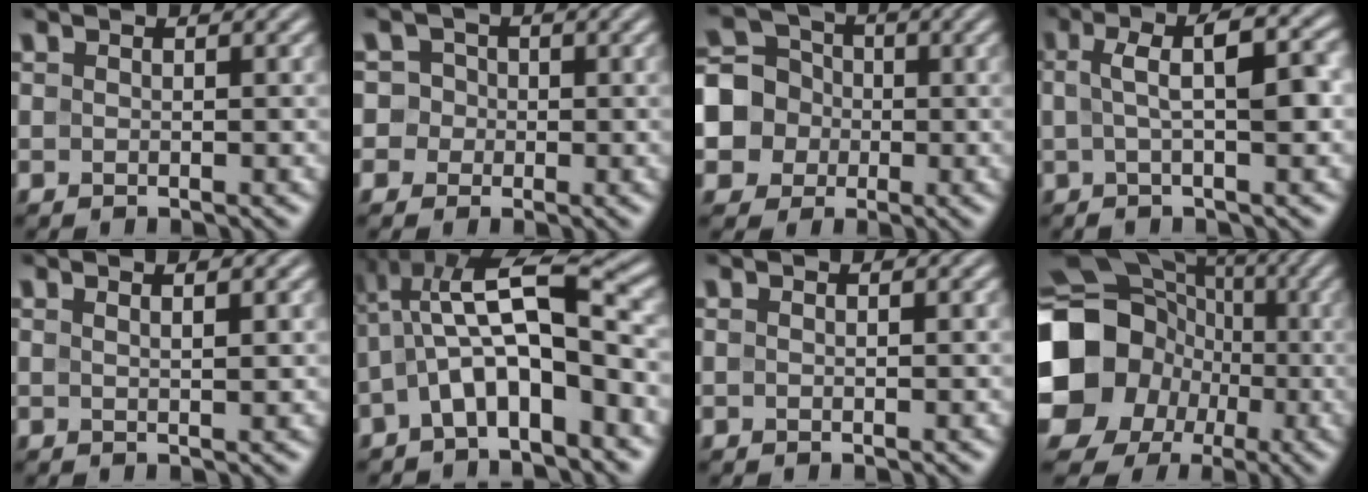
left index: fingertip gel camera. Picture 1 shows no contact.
{"total": 3.8, "force": [0.0, 3.7, 0.9], "torque": [0.013, 0.031, -0.026]}
{"total": 6.9, "force": [-0.7, 6.5, 2.1], "torque": [-0.047, 0.020, -0.041]}
{"total": 5.6, "force": [0.5, 1.5, 5.4], "torque": [-0.077, 0.014, 0.001]}
{"total": 2.0, "force": [1.1, 0.6, 1.6], "torque": [-0.015, 0.002, 0.008]}
{"total": 8.6, "force": [-1.1, 3.2, 7.9], "torque": [-0.146, 0.029, -0.030]}
{"total": 0.0}
{"total": 18.6, "force": [-3.4, 16.9, 7.1], "torque": [-0.162, -0.008, -0.105]}